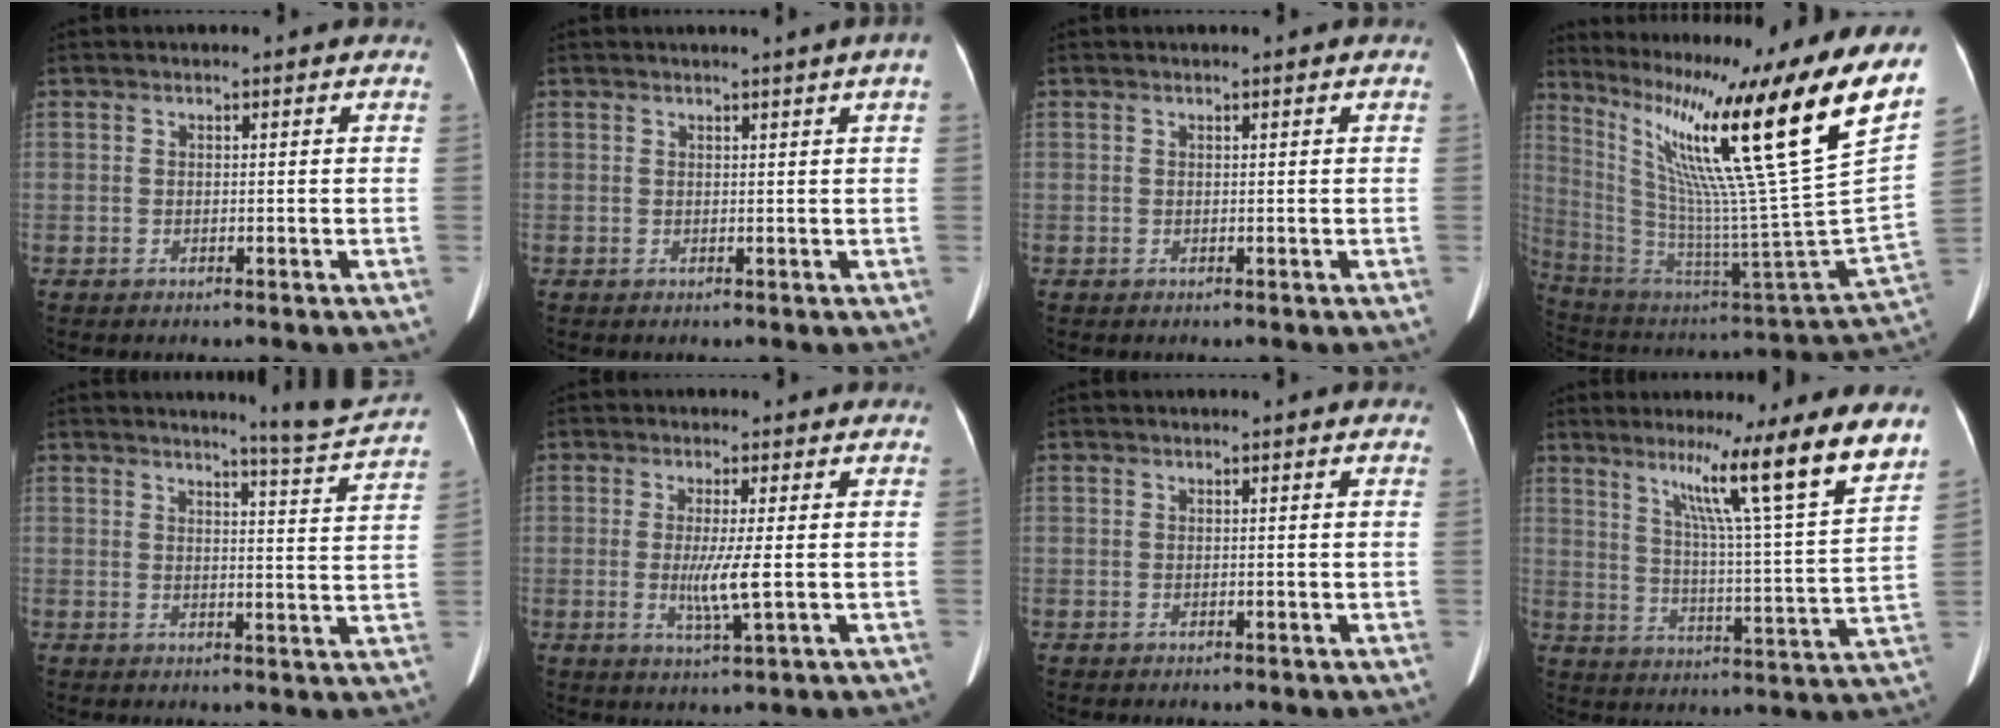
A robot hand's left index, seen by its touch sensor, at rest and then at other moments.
{"total": 2.3, "force": [1.4, -0.7, 1.7], "torque": [-0.021, -0.015, 0.012]}
{"total": 0.6, "force": [0.5, 0.1, 0.4], "torque": [-0.004, -0.004, 0.001]}
{"total": 31.1, "force": [16.7, -2.4, 26.2], "torque": [-0.422, -0.067, 0.262]}
{"total": 7.5, "force": [7.1, -1.6, 1.7], "torque": [-0.037, -0.061, 0.081]}
{"total": 4.4, "force": [-0.6, -0.3, 4.3], "torque": [-0.081, -0.028, -0.010]}
{"total": 2.6, "force": [2.2, 0.5, 1.1], "torque": [-0.013, -0.002, 0.012]}
{"total": 16.1, "force": [11.5, -2.2, 11.1], "torque": [-0.159, -0.042, 0.153]}